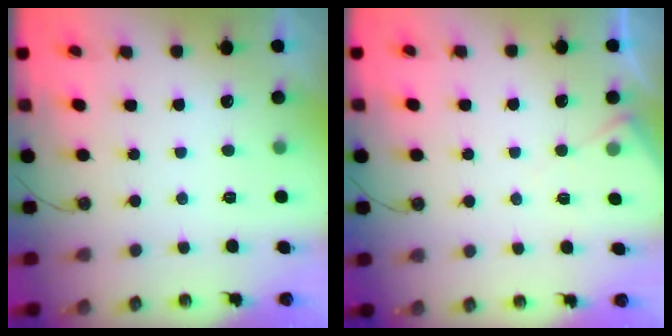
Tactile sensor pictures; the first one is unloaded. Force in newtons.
{"total": 5.0, "press": 4.9, "slide": 0.7}